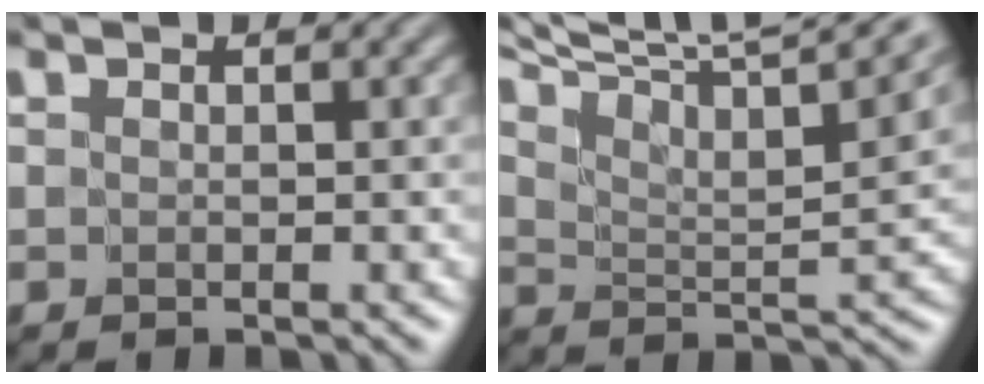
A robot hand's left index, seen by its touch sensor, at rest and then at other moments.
{"total": 12.8, "force": [10.1, 2.8, 7.4], "torque": [-0.151, 0.025, 0.139]}